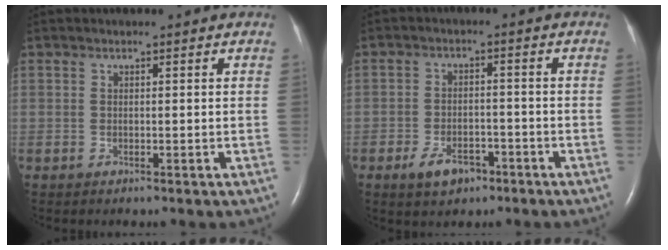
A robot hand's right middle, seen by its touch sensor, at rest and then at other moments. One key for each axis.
{"total": 5.0, "fx": -3.0, "fy": 2.8, "fz": 2.8, "tx": -0.052, "ty": 0.002, "tz": -0.044}